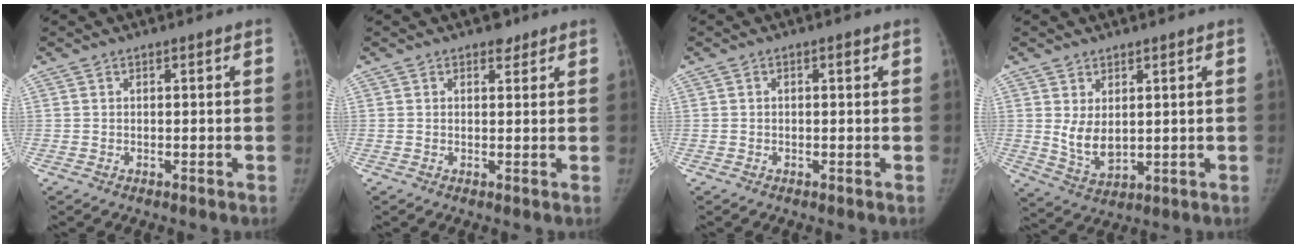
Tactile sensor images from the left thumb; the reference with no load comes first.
{"total": 1.9, "force": [1.4, 1.2, 0.6], "torque": [0.004, -0.007, 0.015]}
{"total": 0.8, "force": [0.2, 0.4, 0.6], "torque": [-0.004, 0.003, 0.001]}
{"total": 6.0, "force": [1.4, 3.8, 4.4], "torque": [-0.062, -0.021, 0.040]}